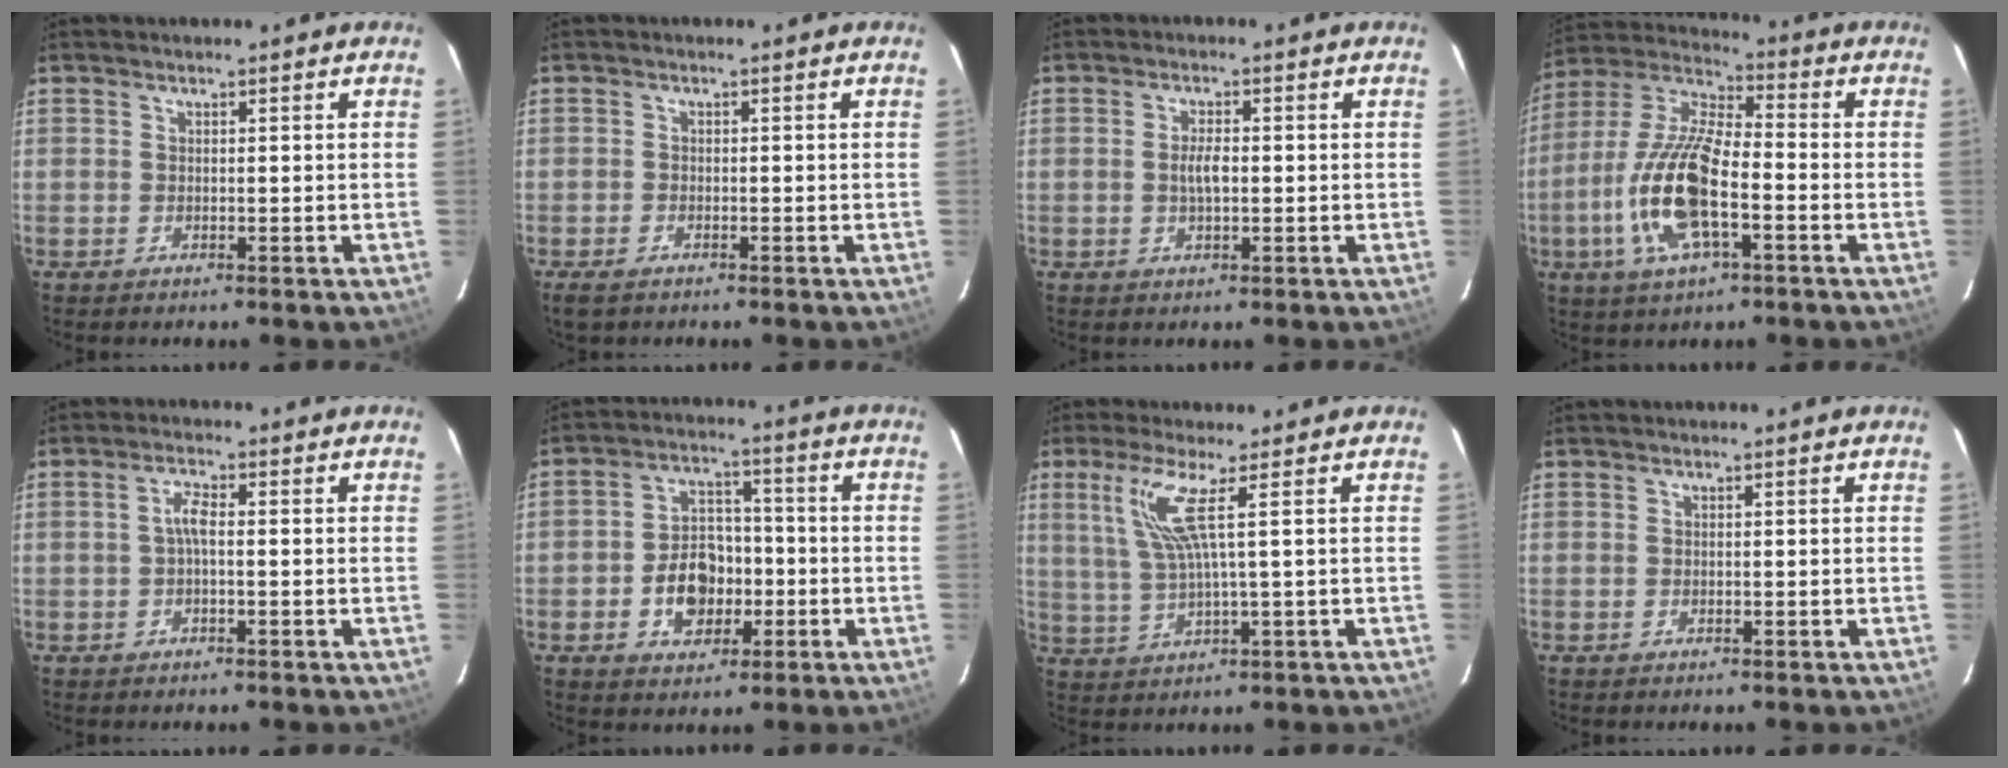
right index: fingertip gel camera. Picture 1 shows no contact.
{"total": 2.9, "force": [-2.0, 1.7, 1.4], "torque": [-0.032, -0.004, -0.037]}
{"total": 3.1, "force": [-0.2, 1.2, 2.9], "torque": [-0.055, 0.002, -0.003]}
{"total": 16.4, "force": [-5.1, 5.7, 14.6], "torque": [-0.306, -0.009, -0.104]}
{"total": 2.5, "force": [-0.3, 0.7, 2.4], "torque": [-0.049, 0.008, -0.006]}
{"total": 9.4, "force": [-2.9, 6.9, 5.7], "torque": [-0.113, 0.020, -0.038]}
{"total": 6.9, "force": [2.7, -0.4, 6.4], "torque": [-0.134, -0.002, 0.063]}
{"total": 0.0}